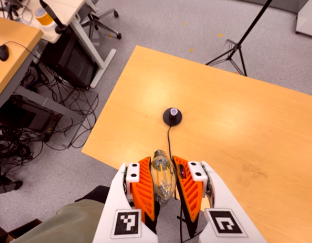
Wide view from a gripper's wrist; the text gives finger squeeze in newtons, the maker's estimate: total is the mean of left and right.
{"total": 20.4, "left": 21.9, "right": 18.9}